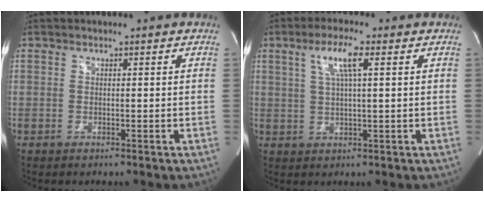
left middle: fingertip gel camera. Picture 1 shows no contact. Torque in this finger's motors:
{"motor_torque": [0.42, -0.12, 0.07, 0.05]}